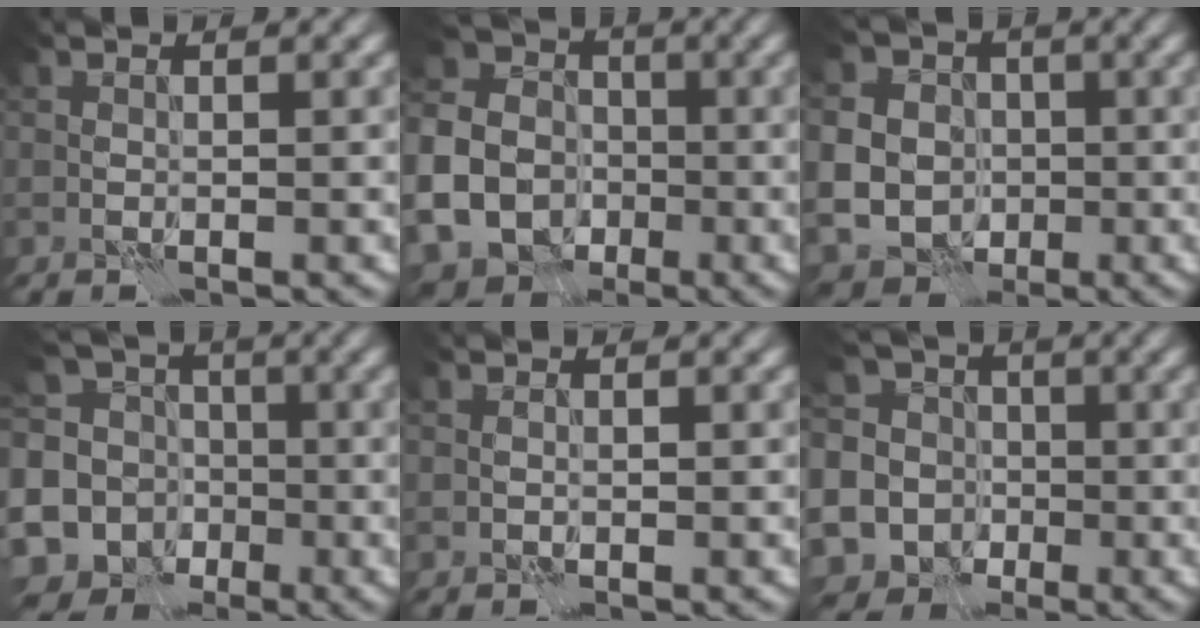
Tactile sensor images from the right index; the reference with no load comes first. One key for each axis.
{"total": 13.8, "fx": -4.4, "fy": 11.7, "fz": 5.8, "tx": -0.151, "ty": -0.040, "tz": -0.105}
{"total": 10.0, "fx": -1.5, "fy": 9.1, "fz": 3.8, "tx": -0.074, "ty": 0.002, "tz": -0.054}
{"total": 11.9, "fx": -4.0, "fy": 10.1, "fz": 4.6, "tx": -0.109, "ty": 0.003, "tz": -0.080}
{"total": 0.6, "fx": -0.1, "fy": 0.5, "fz": 0.3, "tx": -0.004, "ty": -0.001, "tz": -0.004}
{"total": 14.6, "fx": -5.5, "fy": 12.7, "fz": 4.7, "tx": -0.126, "ty": -0.006, "tz": -0.110}